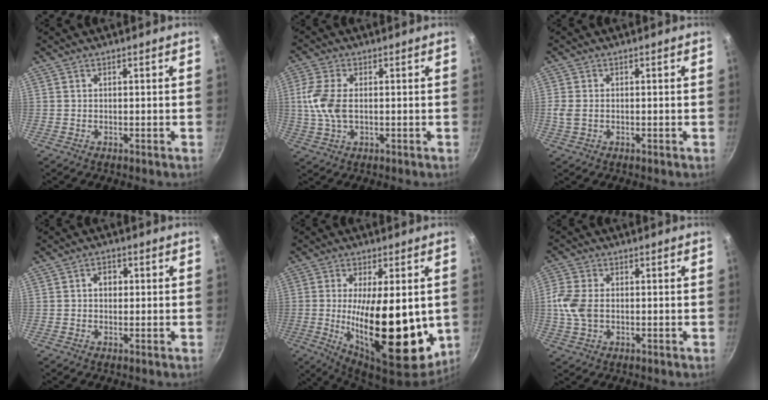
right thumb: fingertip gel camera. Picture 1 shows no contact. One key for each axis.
{"total": 7.8, "fx": 0.4, "fy": 4.3, "fz": 6.5, "tx": -0.139, "ty": 0.004, "tz": 0.004}
{"total": 2.5, "fx": -0.1, "fy": 1.9, "fz": 1.7, "tx": -0.036, "ty": 0.000, "tz": -0.001}
{"total": 2.8, "fx": 0.4, "fy": 2.2, "fz": 1.7, "tx": -0.012, "ty": 0.005, "tz": 0.004}
{"total": 22.8, "fx": -1.7, "fy": 9.1, "fz": 20.8, "tx": -0.308, "ty": -0.021, "tz": -0.016}
{"total": 7.0, "fx": -0.2, "fy": 4.8, "fz": 5.0, "tx": -0.108, "ty": 0.002, "tz": -0.008}